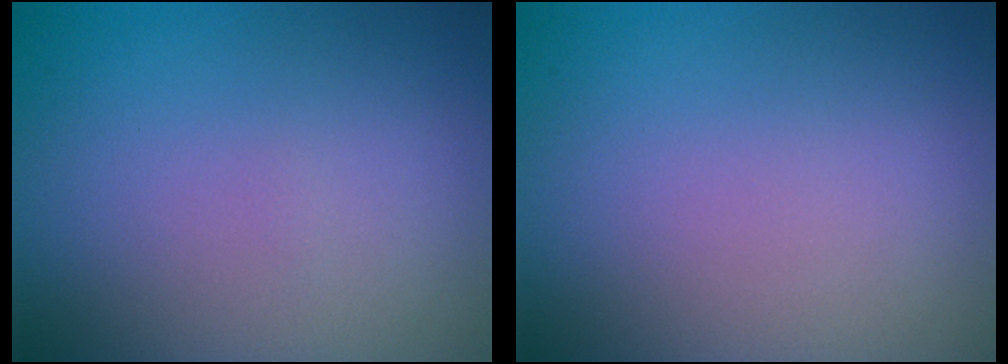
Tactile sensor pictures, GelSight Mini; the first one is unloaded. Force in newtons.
{"total": 0.0}